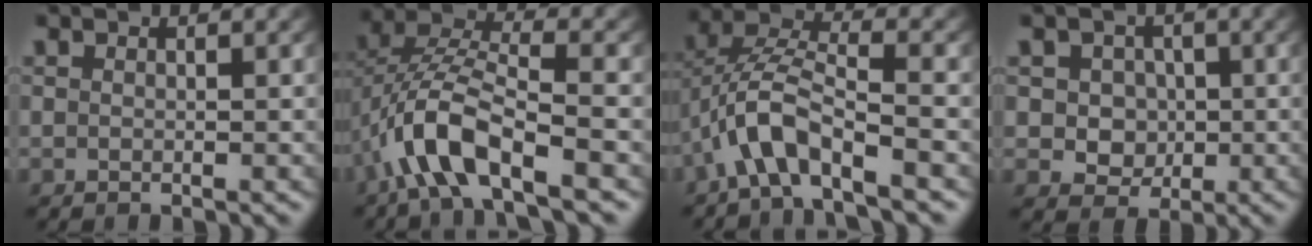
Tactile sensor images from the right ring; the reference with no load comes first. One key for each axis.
{"total": 7.0, "fx": -1.4, "fy": 4.3, "fz": 5.4, "tx": -0.131, "ty": -0.008, "tz": -0.026}
{"total": 6.3, "fx": -0.6, "fy": 4.4, "fz": 4.5, "tx": -0.118, "ty": -0.004, "tz": -0.019}
{"total": 5.3, "fx": 0.0, "fy": 4.8, "fz": 2.0, "tx": -0.040, "ty": -0.027, "tz": 0.008}